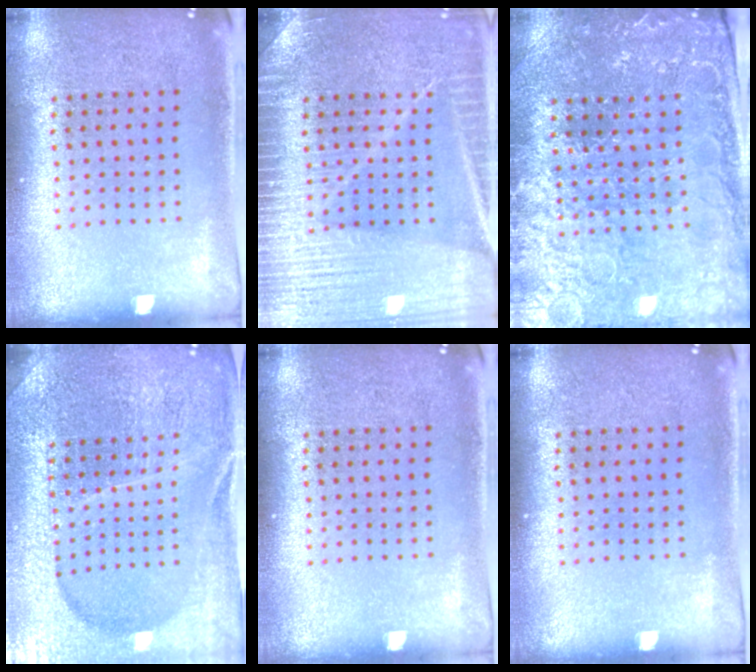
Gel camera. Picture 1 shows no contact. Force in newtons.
{"total": 3.8, "press": 3.8, "slide": 0.6}
{"total": 3.1, "press": 3.1, "slide": 0.4}
{"total": 4.9, "press": 4.5, "slide": 1.9}
{"total": 0.0}
{"total": 0.0}